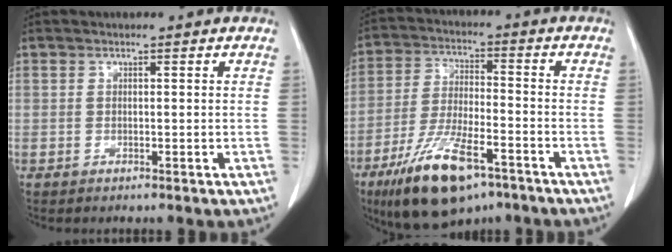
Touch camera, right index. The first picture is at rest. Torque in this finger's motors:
{"motor_torque": [1.38, -0.76, 0.75, 0.20]}